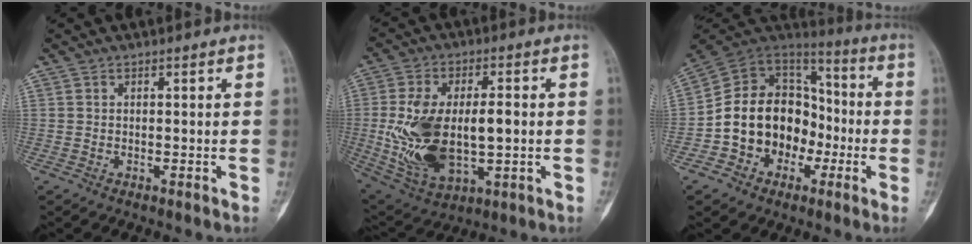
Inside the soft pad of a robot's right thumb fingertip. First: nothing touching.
{"total": 19.6, "force": [-1.1, 10.3, 16.6], "torque": [-0.310, 0.002, 0.001]}
{"total": 18.0, "force": [-4.5, 14.3, 10.0], "torque": [-0.115, 0.074, -0.076]}